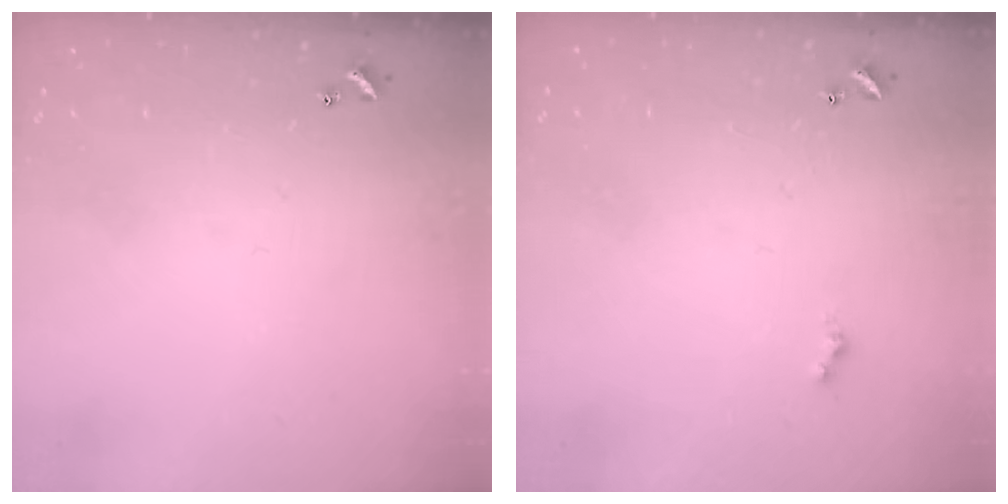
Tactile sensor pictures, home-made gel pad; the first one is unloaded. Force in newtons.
{"total": 0.8, "press": 0.5, "slide": 0.5}